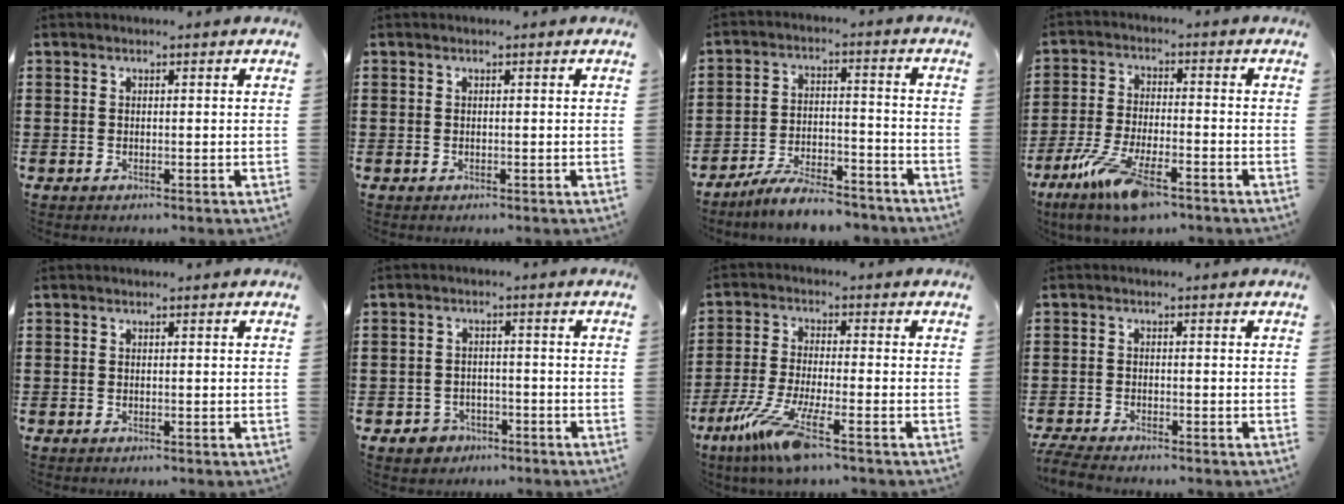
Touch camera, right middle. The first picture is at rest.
{"total": 0.0}
{"total": 7.0, "force": [-6.4, 0.8, 2.5], "torque": [-0.045, 0.008, -0.122]}
{"total": 10.4, "force": [-6.7, 2.5, 7.5], "torque": [-0.166, -0.008, -0.129]}
{"total": 0.0}
{"total": 2.3, "force": [-1.9, 1.4, 0.2], "torque": [-0.012, 0.001, -0.040]}
{"total": 8.5, "force": [-5.4, 0.5, 6.5], "torque": [-0.150, -0.021, -0.108]}
{"total": 2.7, "force": [-2.6, 0.0, 0.7], "torque": [-0.027, -0.006, -0.056]}